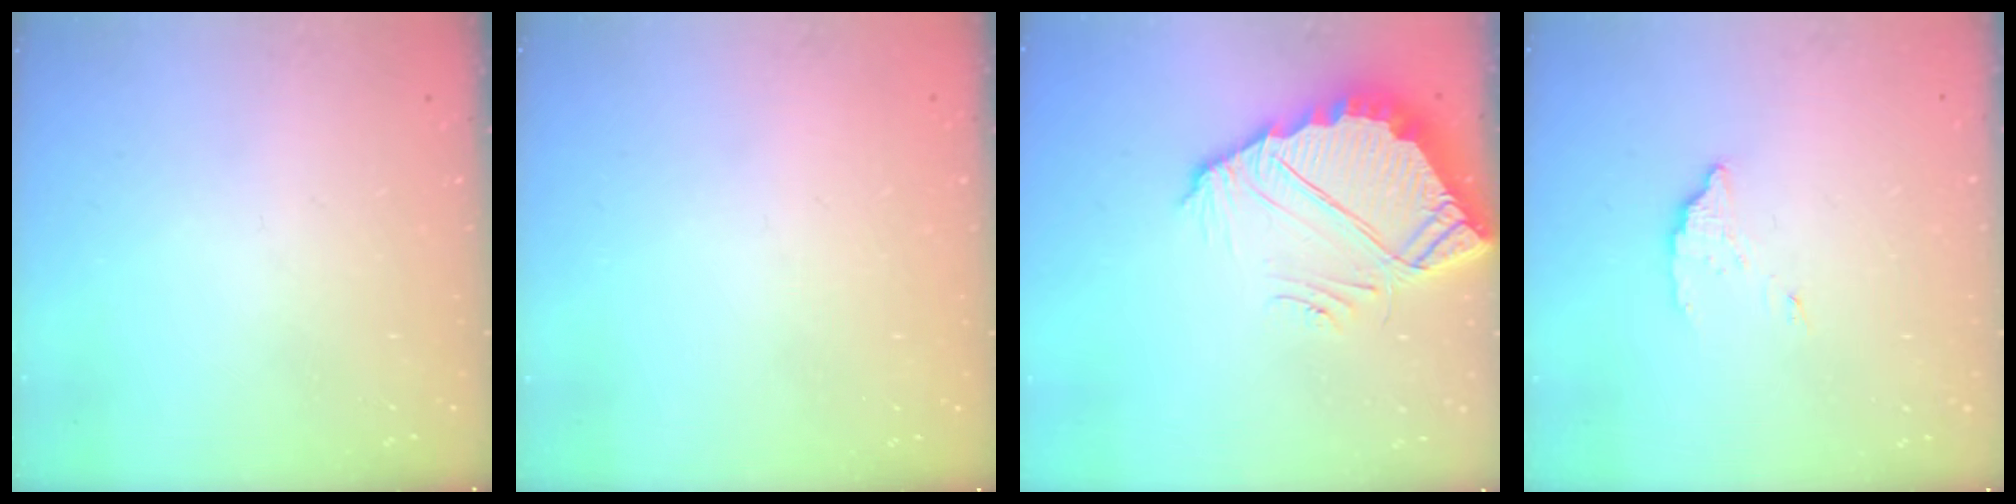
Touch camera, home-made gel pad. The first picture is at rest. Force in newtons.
{"total": 2.2, "press": 2.2, "slide": 0.1}
{"total": 7.9, "press": 7.9, "slide": 0.4}
{"total": 2.8, "press": 2.8, "slide": 0.2}